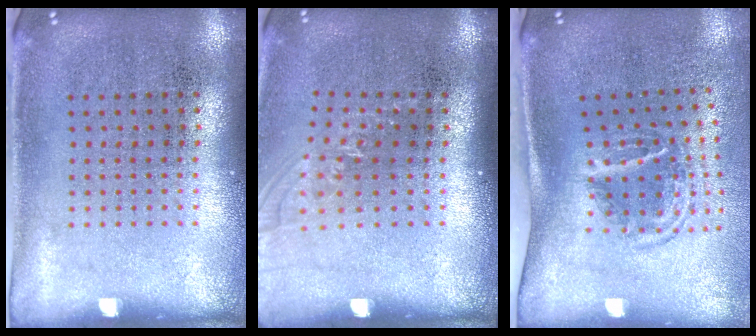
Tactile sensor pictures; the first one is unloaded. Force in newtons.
{"total": 1.1, "press": 0.9, "slide": 0.5}
{"total": 1.8, "press": 1.1, "slide": 1.5}